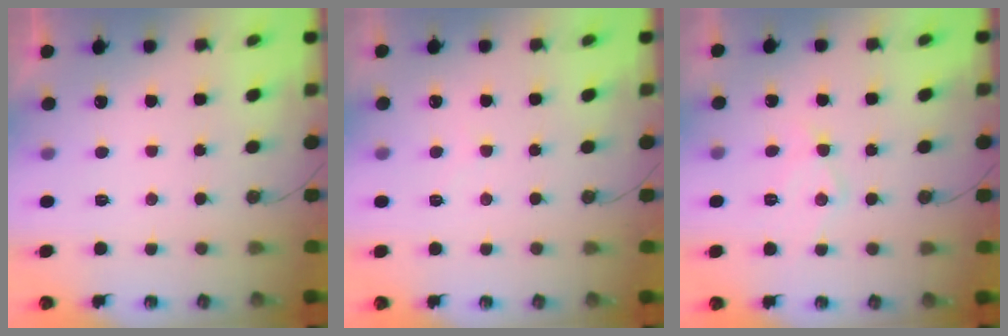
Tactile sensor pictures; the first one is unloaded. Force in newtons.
{"total": 2.8, "press": 2.8, "slide": 0.5}
{"total": 9.3, "press": 9.3, "slide": 0.5}